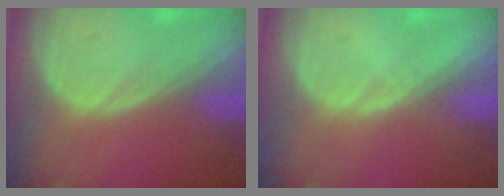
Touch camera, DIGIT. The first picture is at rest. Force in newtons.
{"total": 0.7, "press": 0.5, "slide": 0.4}